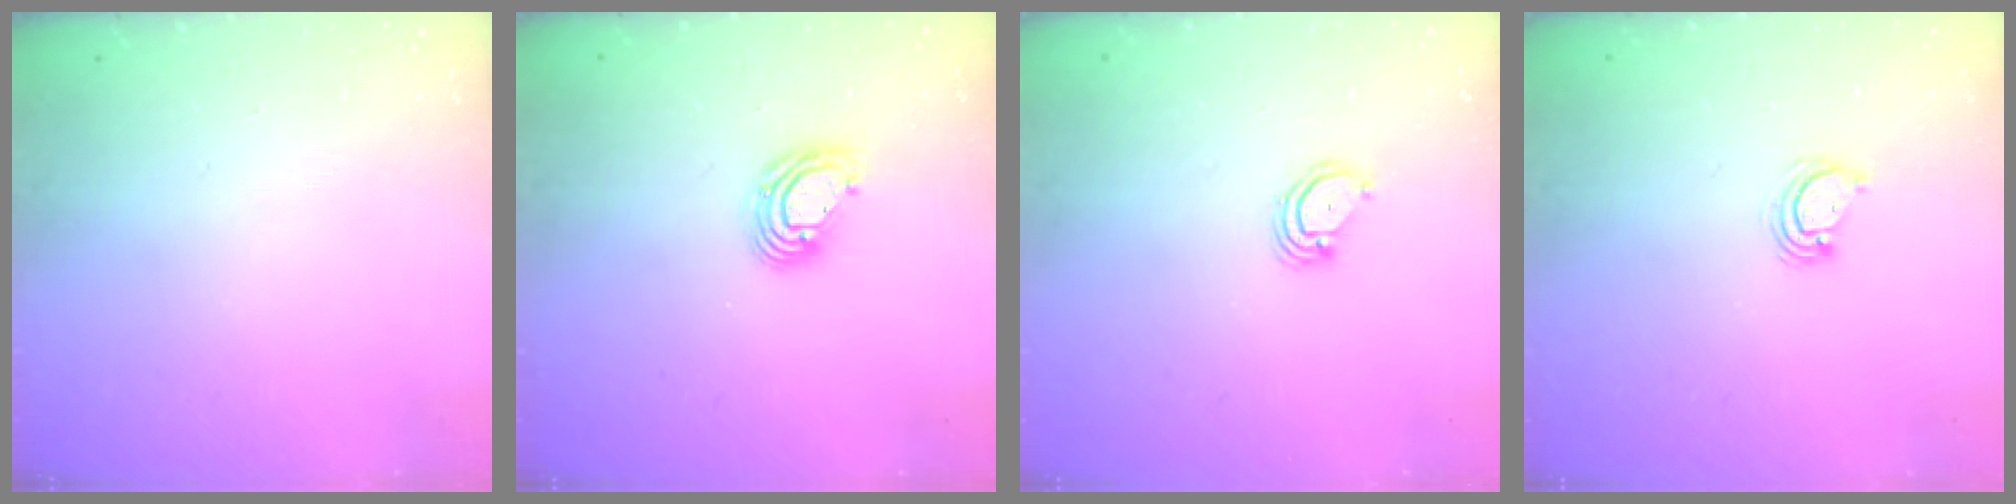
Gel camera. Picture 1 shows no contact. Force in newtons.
{"total": 8.7, "press": 8.6, "slide": 1.4}
{"total": 3.5, "press": 3.5, "slide": 0.3}
{"total": 4.0, "press": 4.0, "slide": 0.4}